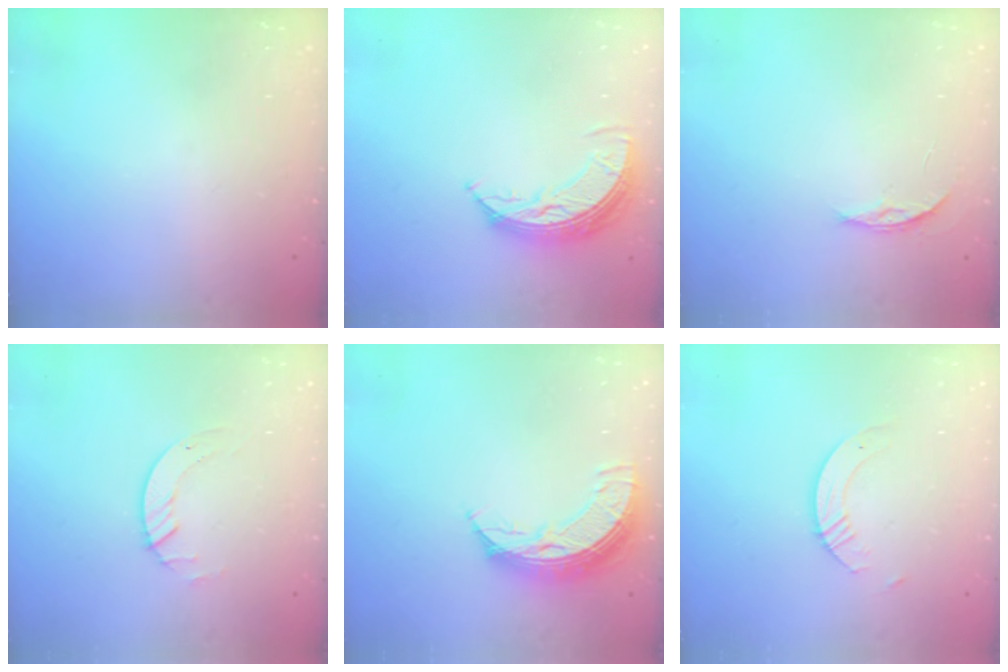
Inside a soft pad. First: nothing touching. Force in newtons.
{"total": 8.9, "press": 8.9, "slide": 0.5}
{"total": 3.5, "press": 3.5, "slide": 0.4}
{"total": 2.6, "press": 2.6, "slide": 0.3}
{"total": 10.6, "press": 10.6, "slide": 1.0}
{"total": 4.3, "press": 4.2, "slide": 0.3}